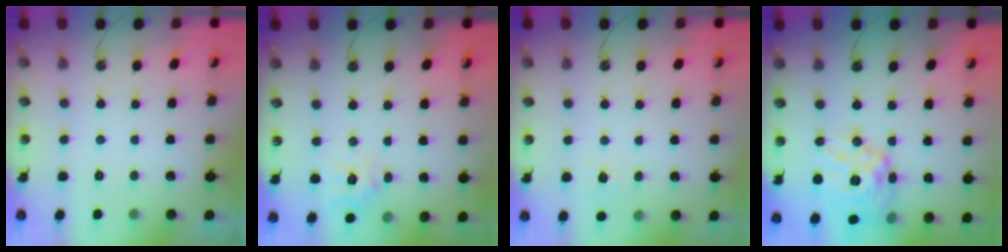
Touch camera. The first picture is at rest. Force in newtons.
{"total": 10.7, "press": 10.7, "slide": 1.2}
{"total": 5.7, "press": 5.7, "slide": 0.5}
{"total": 17.3, "press": 17.2, "slide": 1.5}